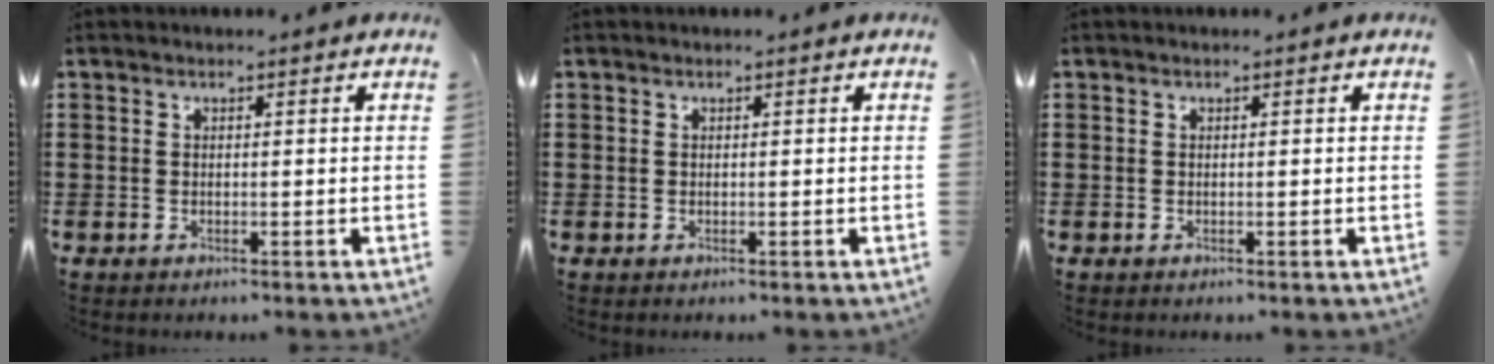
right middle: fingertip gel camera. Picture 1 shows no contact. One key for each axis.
{"total": 0.0}
{"total": 0.0}